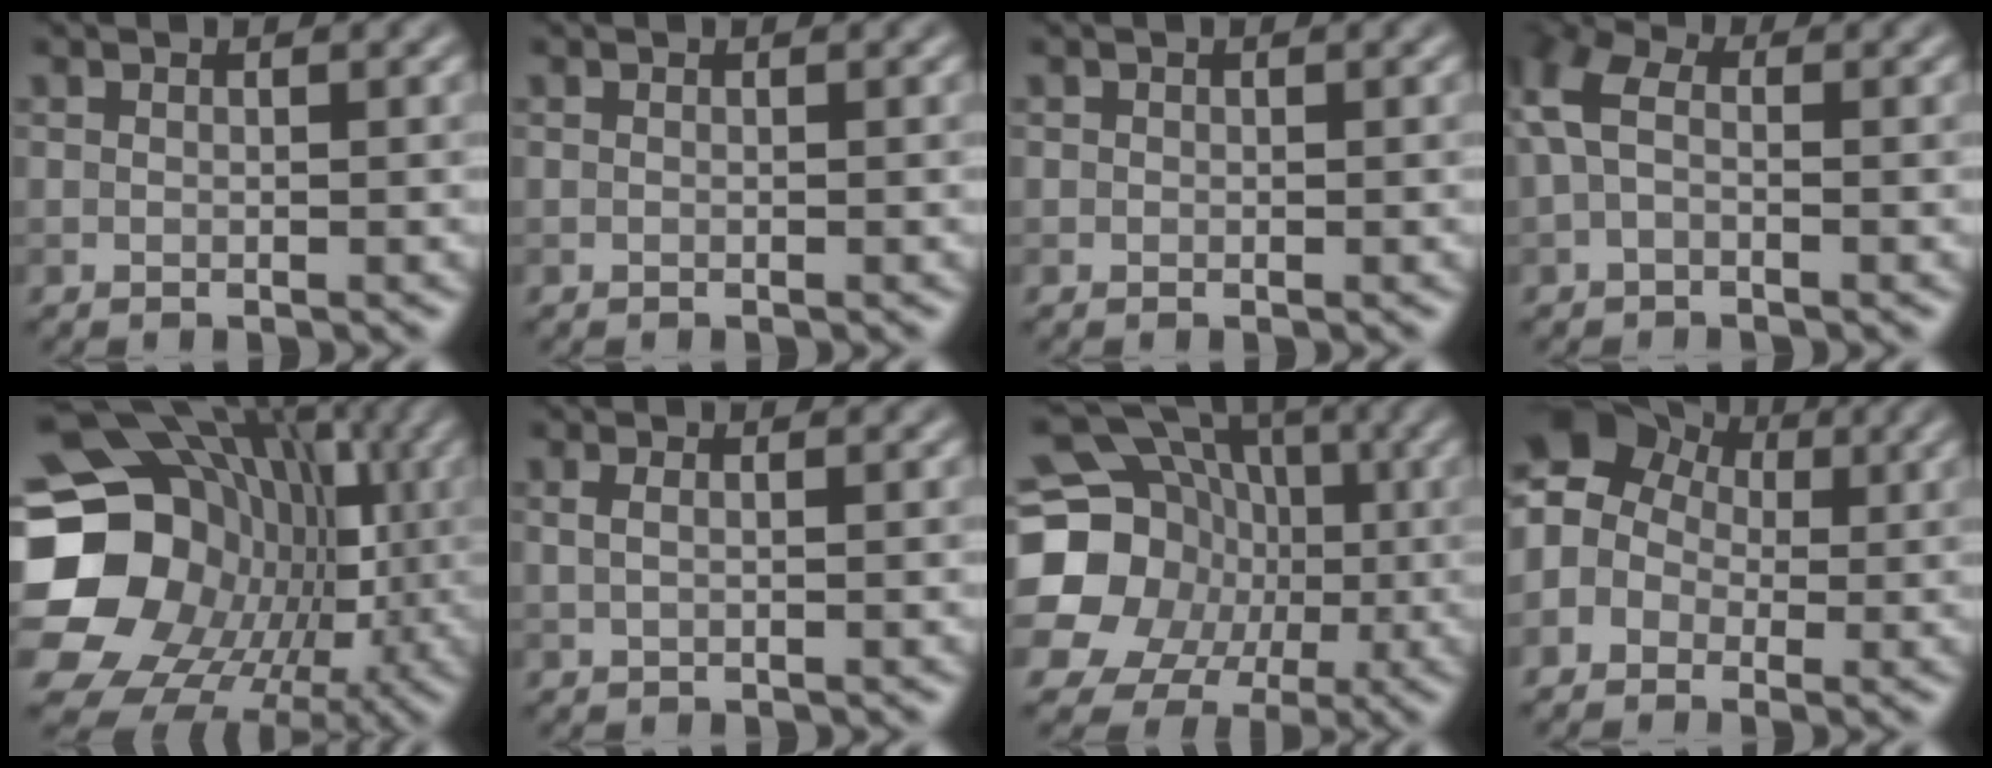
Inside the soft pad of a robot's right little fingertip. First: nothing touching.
{"total": 0.0}
{"total": 0.0}
{"total": 3.9, "force": [-0.1, 2.6, 2.9], "torque": [-0.077, 0.010, -0.013]}
{"total": 19.4, "force": [-0.7, 16.7, 9.8], "torque": [-0.171, -0.006, -0.038]}
{"total": 1.0, "force": [0.2, 0.3, 1.0], "torque": [-0.012, -0.005, -0.004]}
{"total": 20.2, "force": [-1.9, 18.6, 7.8], "torque": [-0.186, -0.004, -0.071]}
{"total": 7.0, "force": [0.9, 6.1, 3.3], "torque": [-0.060, 0.028, -0.024]}